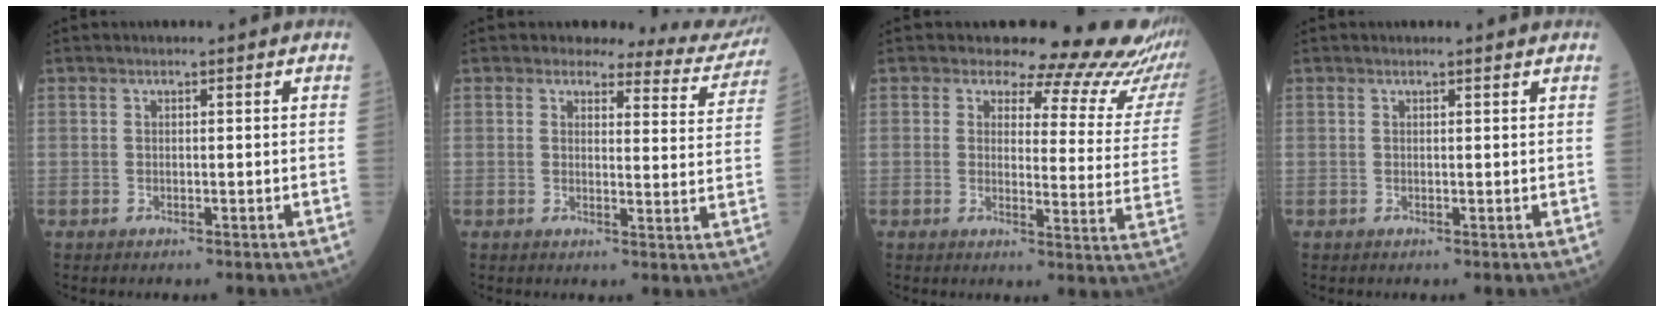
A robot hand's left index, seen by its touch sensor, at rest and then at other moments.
{"total": 11.1, "force": [10.7, 2.7, 1.3], "torque": [0.014, -0.051, 0.090]}
{"total": 15.6, "force": [14.9, 3.6, 2.8], "torque": [-0.001, -0.098, 0.128]}
{"total": 0.9, "force": [0.9, -0.1, 0.1], "torque": [-0.011, -0.004, 0.009]}